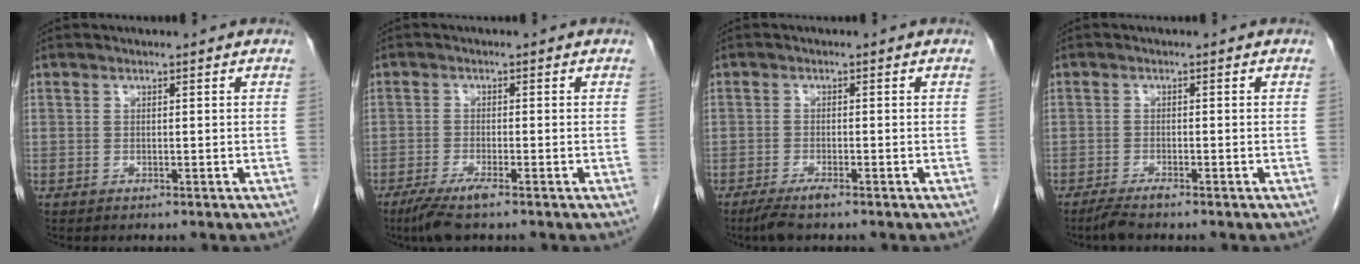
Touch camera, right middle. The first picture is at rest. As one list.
[{"total": 4.5, "force": [-3.1, 0.1, 3.2], "torque": [-0.064, -0.013, -0.059]}, {"total": 2.9, "force": [-2.2, 0.2, 1.9], "torque": [-0.039, -0.006, -0.042]}, {"total": 2.3, "force": [-1.9, -0.1, 1.2], "torque": [-0.029, -0.006, -0.038]}]